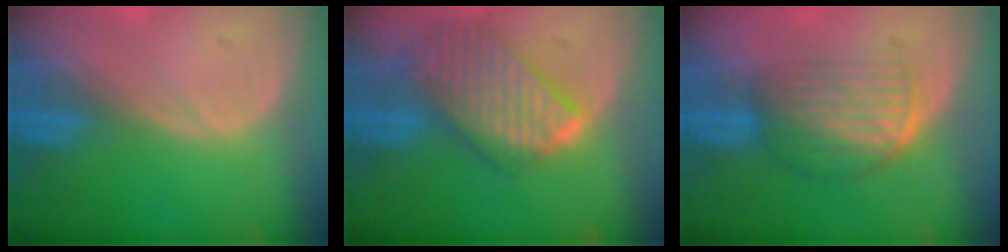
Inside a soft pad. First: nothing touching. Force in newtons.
{"total": 9.7, "press": 8.4, "slide": 4.9}
{"total": 7.0, "press": 5.9, "slide": 3.7}